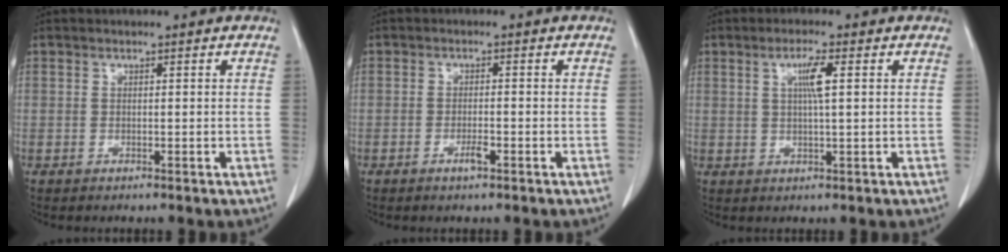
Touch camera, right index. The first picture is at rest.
{"total": 2.0, "force": [-1.0, 0.3, 1.6], "torque": [-0.029, 0.000, -0.018]}
{"total": 3.8, "force": [1.1, 0.0, 3.7], "torque": [-0.067, 0.001, 0.018]}